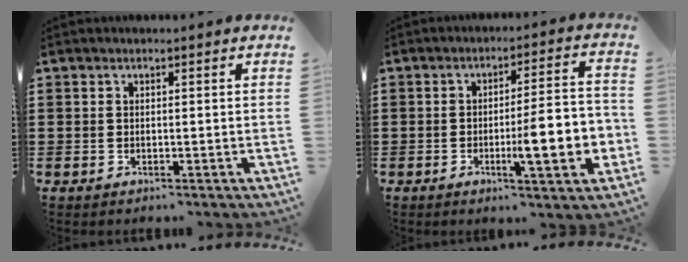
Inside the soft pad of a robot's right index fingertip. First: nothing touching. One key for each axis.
{"total": 10.1, "fx": -2.6, "fy": 1.8, "fz": 9.6, "tx": -0.138, "ty": -0.007, "tz": -0.044}